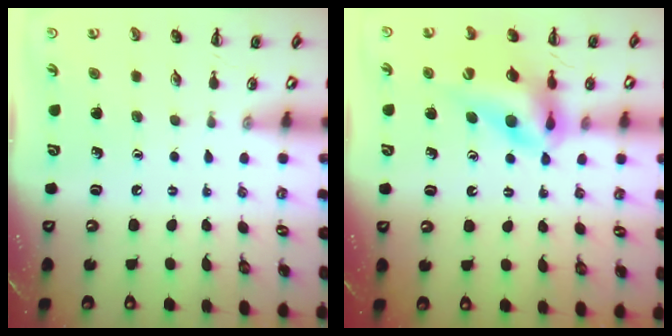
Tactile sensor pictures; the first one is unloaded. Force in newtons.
{"total": 12.2, "press": 11.6, "slide": 3.8}